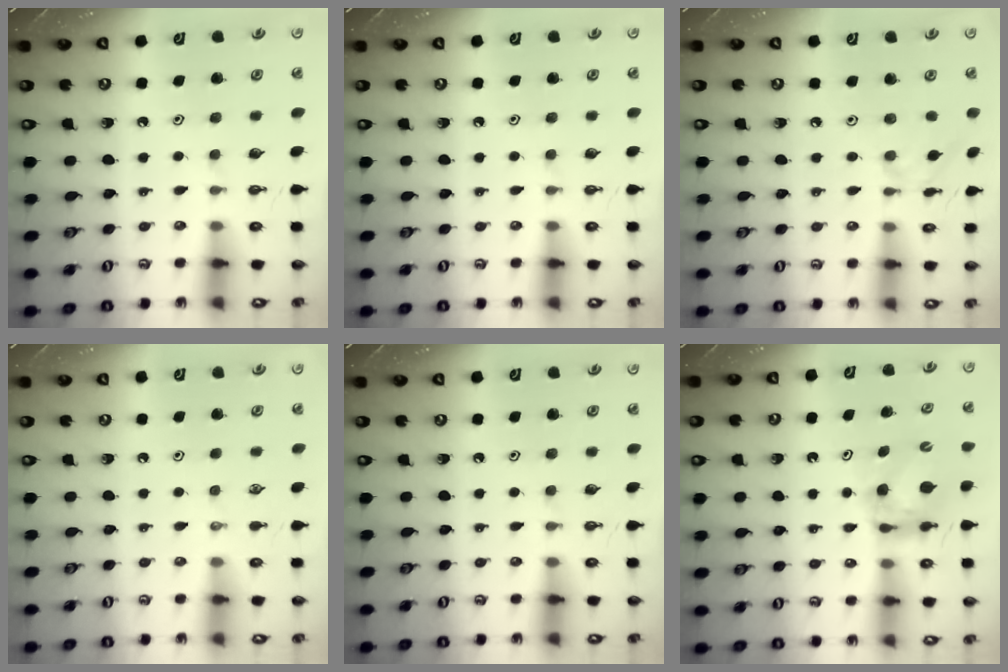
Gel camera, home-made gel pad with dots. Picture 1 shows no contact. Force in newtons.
{"total": 0.0}
{"total": 1.4, "press": 1.3, "slide": 0.2}
{"total": 0.0}
{"total": 0.0}
{"total": 6.8, "press": 6.8, "slide": 0.3}